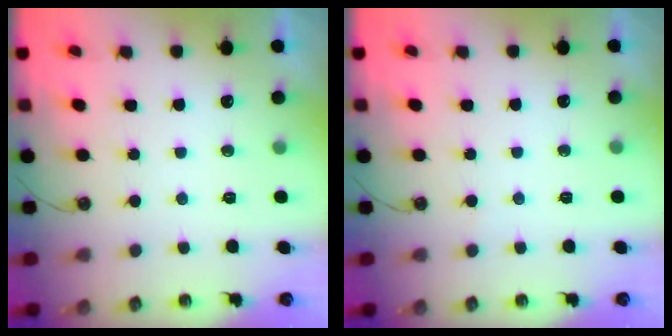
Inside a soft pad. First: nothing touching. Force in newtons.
{"total": 3.5, "press": 3.4, "slide": 0.3}